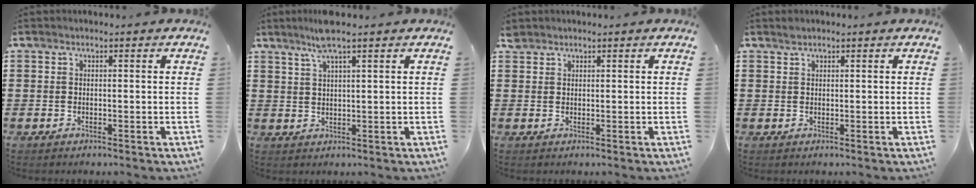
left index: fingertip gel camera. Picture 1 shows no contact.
{"total": 4.7, "force": [3.2, 0.0, 3.4], "torque": [-0.075, 0.006, 0.056]}
{"total": 1.4, "force": [1.3, 0.6, 0.2], "torque": [-0.008, 0.001, 0.025]}
{"total": 0.9, "force": [0.8, 0.4, 0.1], "torque": [-0.005, 0.002, 0.015]}